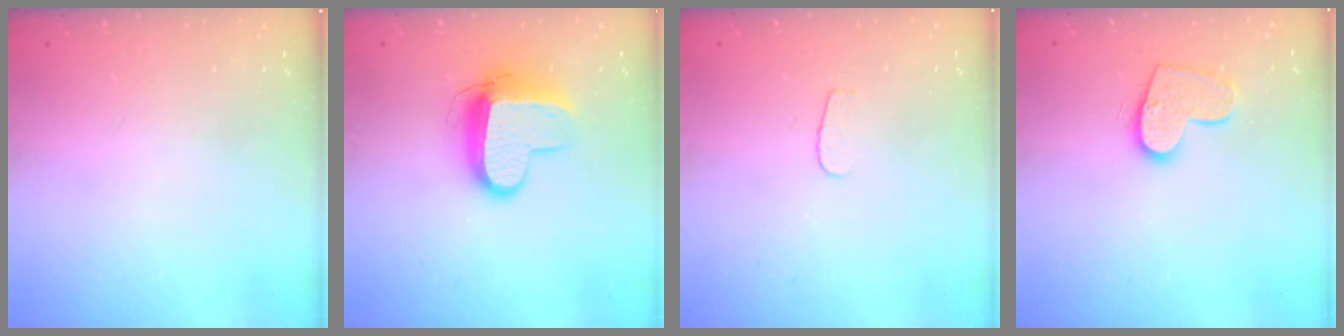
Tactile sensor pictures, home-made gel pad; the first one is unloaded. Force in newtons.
{"total": 11.6, "press": 11.5, "slide": 1.3}
{"total": 3.3, "press": 3.3, "slide": 0.4}
{"total": 11.4, "press": 11.3, "slide": 0.6}